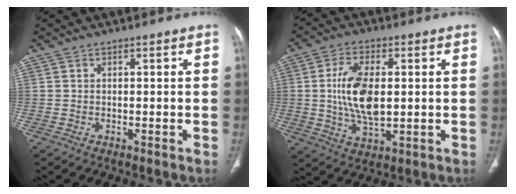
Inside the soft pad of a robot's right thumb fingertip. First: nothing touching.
{"total": 11.6, "force": [0.6, 5.8, 9.9], "torque": [-0.190, -0.005, 0.016]}